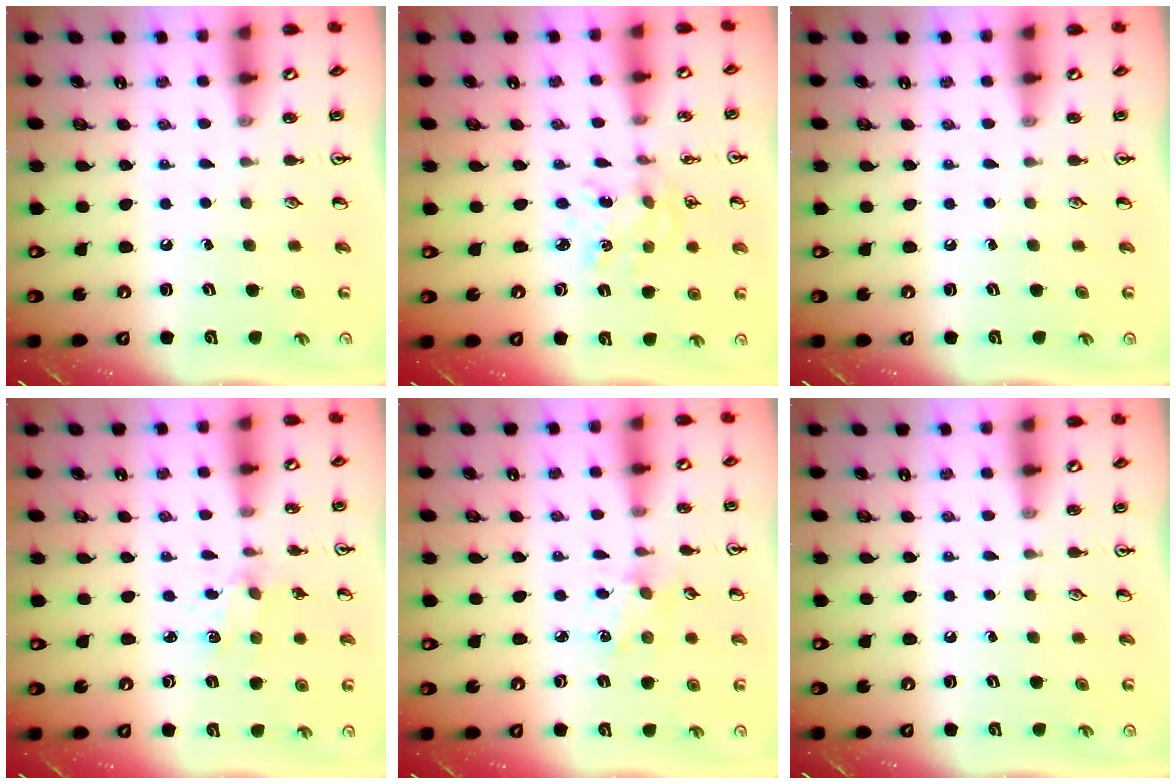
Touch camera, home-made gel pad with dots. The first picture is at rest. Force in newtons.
{"total": 2.1, "press": 2.1, "slide": 0.1}
{"total": 0.0}
{"total": 1.8, "press": 1.7, "slide": 0.5}
{"total": 2.1, "press": 2.1, "slide": 0.0}
{"total": 0.0}